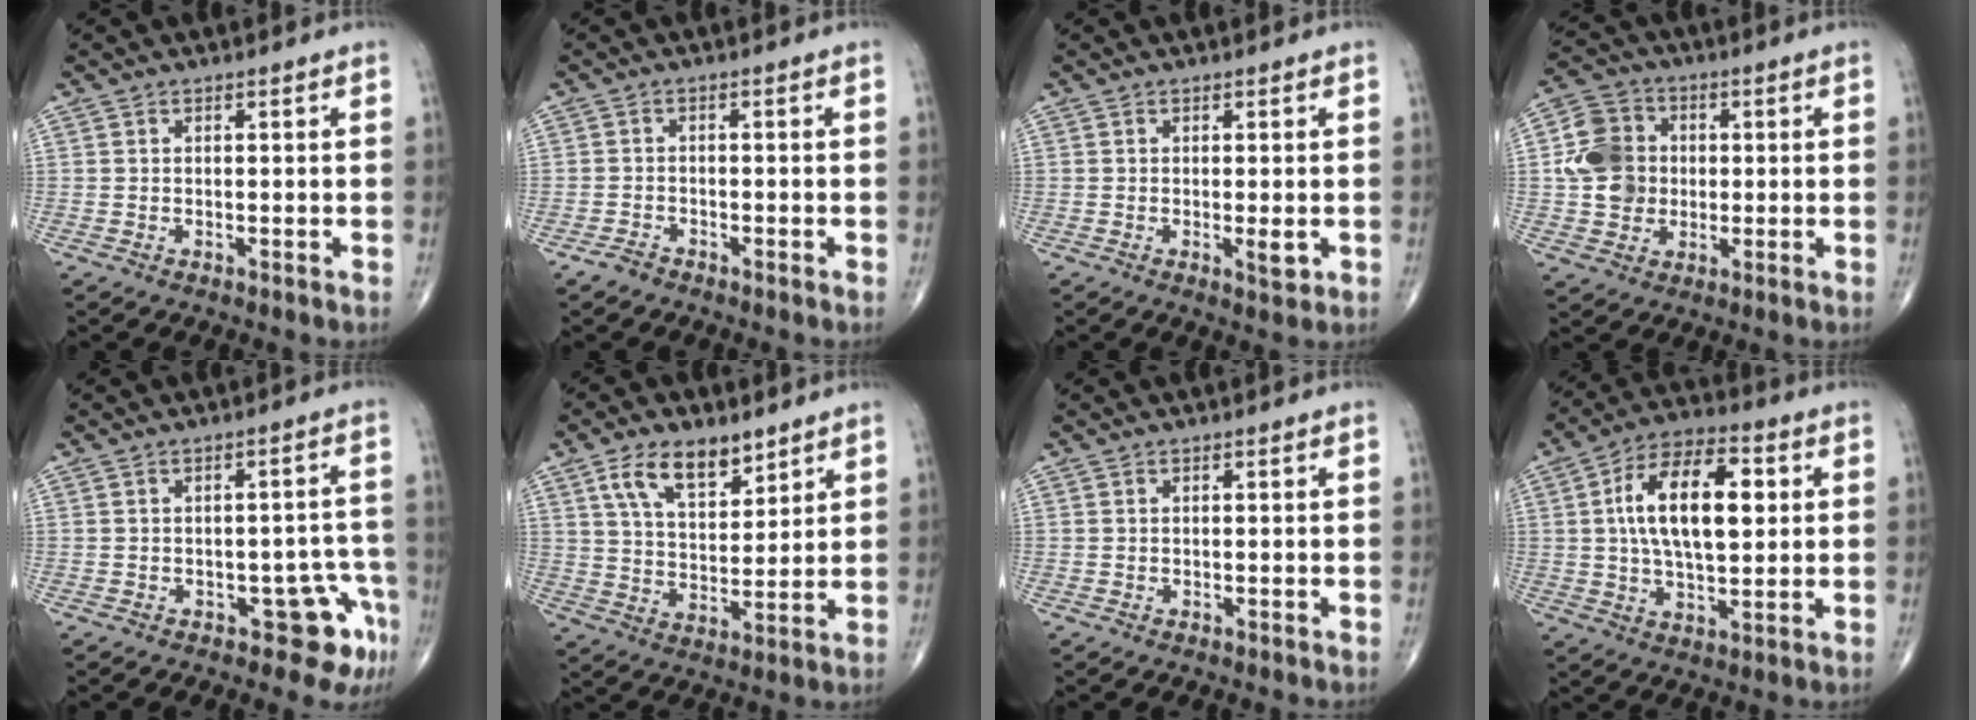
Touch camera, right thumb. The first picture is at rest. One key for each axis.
{"total": 1.7, "fx": -1.5, "fy": 0.8, "fz": 0.4, "tx": -0.009, "ty": 0.001, "tz": -0.030}
{"total": 2.5, "fx": -0.3, "fy": 0.7, "fz": 2.4, "tx": -0.036, "ty": -0.007, "tz": -0.002}
{"total": 10.4, "fx": 0.3, "fy": 9.0, "fz": 5.1, "tx": -0.076, "ty": 0.013, "tz": -0.001}
{"total": 6.8, "fx": -3.5, "fy": 3.7, "fz": 4.5, "tx": -0.017, "ty": 0.029, "tz": -0.038}
{"total": 11.1, "fx": 6.6, "fy": 5.6, "fz": 7.0, "tx": -0.102, "ty": -0.034, "tz": 0.126}
{"total": 0.0}
{"total": 16.6, "fx": 2.8, "fy": 8.2, "fz": 14.1, "tx": -0.230, "ty": 0.010, "tz": 0.045}